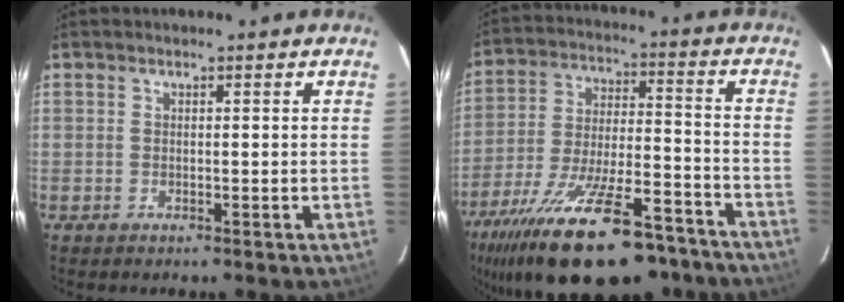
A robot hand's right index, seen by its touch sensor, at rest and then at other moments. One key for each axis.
{"total": 27.9, "fx": -20.9, "fy": 9.1, "fz": 16.1, "tx": -0.298, "ty": -0.044, "tz": -0.308}